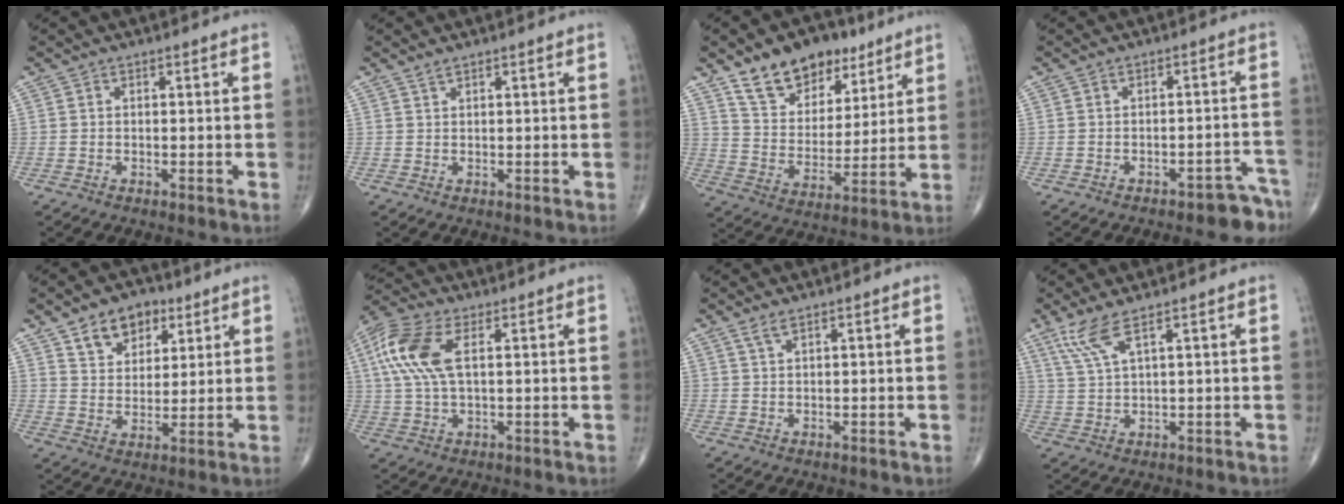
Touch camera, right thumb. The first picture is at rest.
{"total": 0.8, "force": [0.7, 0.0, 0.3], "torque": [-0.008, 0.000, 0.016]}
{"total": 15.7, "force": [10.4, 9.2, 7.3], "torque": [-0.077, -0.052, 0.184]}
{"total": 6.0, "force": [-5.0, 2.5, 2.1], "torque": [-0.002, 0.058, -0.060]}
{"total": 9.6, "force": [5.5, 6.4, 4.6], "torque": [-0.043, -0.027, 0.094]}
{"total": 11.8, "force": [3.1, 5.6, 9.9], "torque": [-0.235, 0.015, 0.061]}
{"total": 1.7, "force": [1.2, 0.3, 1.1], "torque": [-0.025, 0.002, 0.029]}
{"total": 5.5, "force": [3.4, 0.7, 4.2], "torque": [-0.104, -0.010, 0.081]}